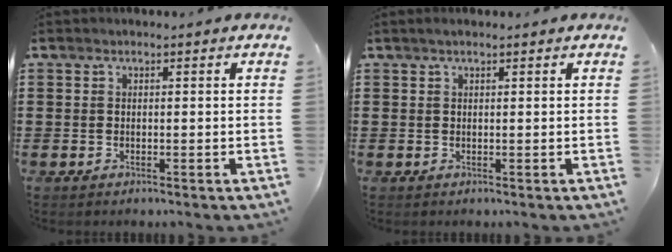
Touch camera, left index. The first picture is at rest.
{"total": 0.8, "force": [0.5, 0.0, 0.6], "torque": [-0.012, 0.003, 0.009]}